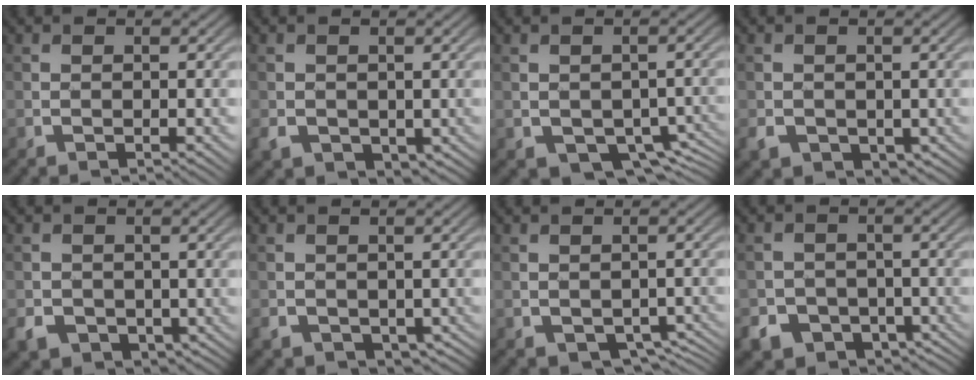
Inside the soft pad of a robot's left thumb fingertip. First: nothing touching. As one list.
[{"total": 2.8, "force": [-0.4, 2.5, 1.4], "torque": [-0.041, -0.015, -0.006]}, {"total": 5.2, "force": [-2.2, 3.6, 3.0], "torque": [-0.054, -0.023, -0.026]}, {"total": 2.9, "force": [-0.7, 2.5, 1.4], "torque": [-0.038, -0.013, -0.013]}, {"total": 3.8, "force": [-1.2, 3.3, 1.6], "torque": [-0.043, -0.011, -0.023]}, {"total": 3.3, "force": [-1.1, 2.8, 1.4], "torque": [-0.039, -0.019, -0.017]}, {"total": 3.3, "force": [-1.3, 2.5, 1.7], "torque": [-0.035, -0.024, -0.010]}, {"total": 8.6, "force": [-5.1, 6.7, 1.9], "torque": [-0.047, -0.027, -0.088]}]